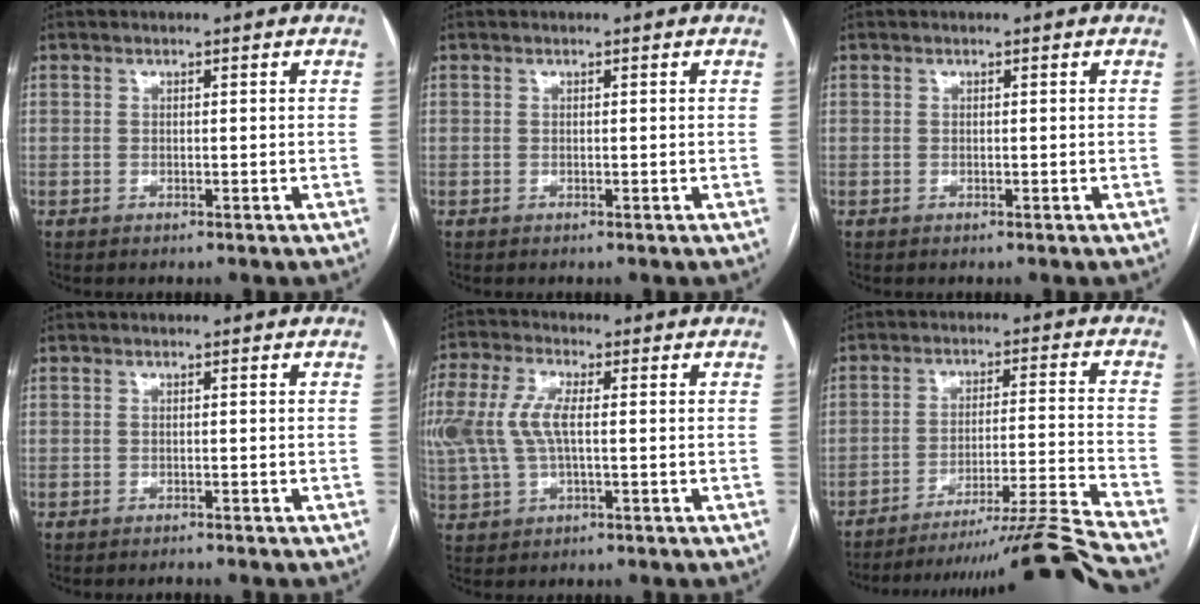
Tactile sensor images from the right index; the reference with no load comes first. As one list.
[{"total": 0.0}, {"total": 0.0}, {"total": 0.9, "force": [-0.8, -0.2, 0.2], "torque": [-0.001, -0.001, -0.012]}, {"total": 9.9, "force": [0.7, 4.4, 8.8], "torque": [-0.217, 0.017, 0.017]}, {"total": 19.3, "force": [-17.7, -5.4, 5.5], "torque": [-0.053, -0.023, -0.260]}]